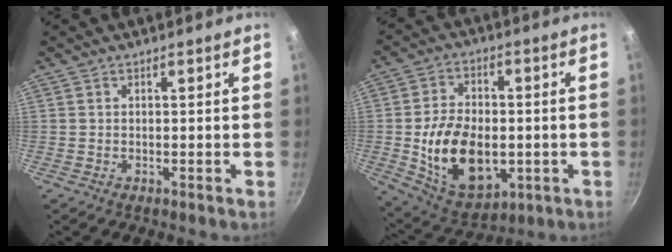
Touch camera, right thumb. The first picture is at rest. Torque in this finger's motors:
{"motor_torque": [-0.09, 1.21, 0.64, 0.76, 0.16]}